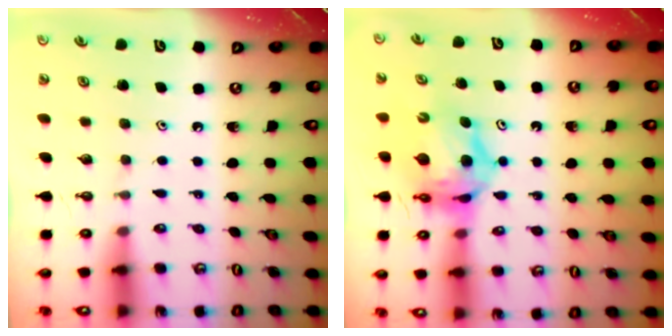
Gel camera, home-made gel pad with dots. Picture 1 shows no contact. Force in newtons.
{"total": 9.3, "press": 9.2, "slide": 1.0}